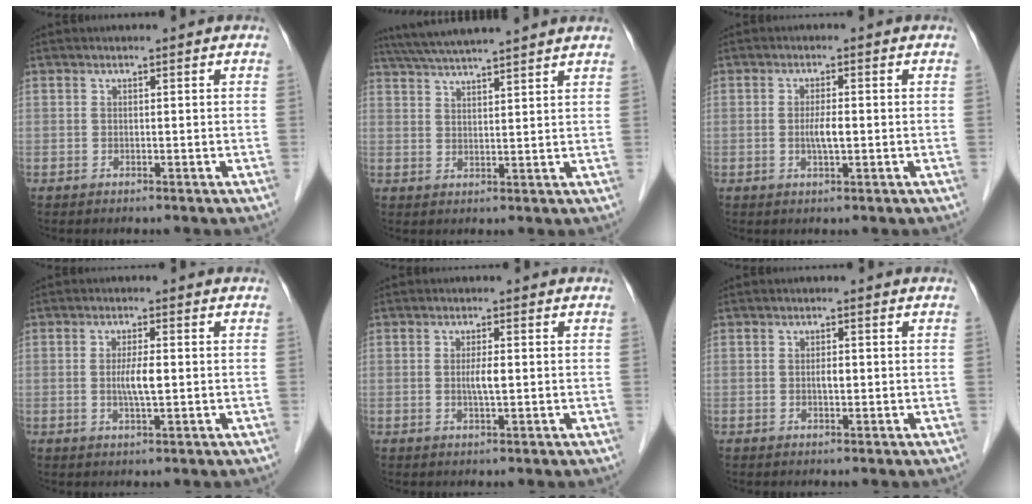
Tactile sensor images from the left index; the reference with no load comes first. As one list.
[{"total": 12.3, "force": [11.0, -0.2, 5.6], "torque": [-0.101, 0.036, 0.160]}, {"total": 3.0, "force": [-0.4, 0.3, 3.0], "torque": [-0.064, -0.005, -0.007]}, {"total": 3.5, "force": [-0.3, 0.4, 3.5], "torque": [-0.071, -0.005, -0.005]}, {"total": 2.3, "force": [-0.2, 0.2, 2.3], "torque": [-0.048, -0.003, -0.003]}, {"total": 1.3, "force": [-0.2, 0.5, 1.2], "torque": [-0.024, 0.000, -0.004]}]